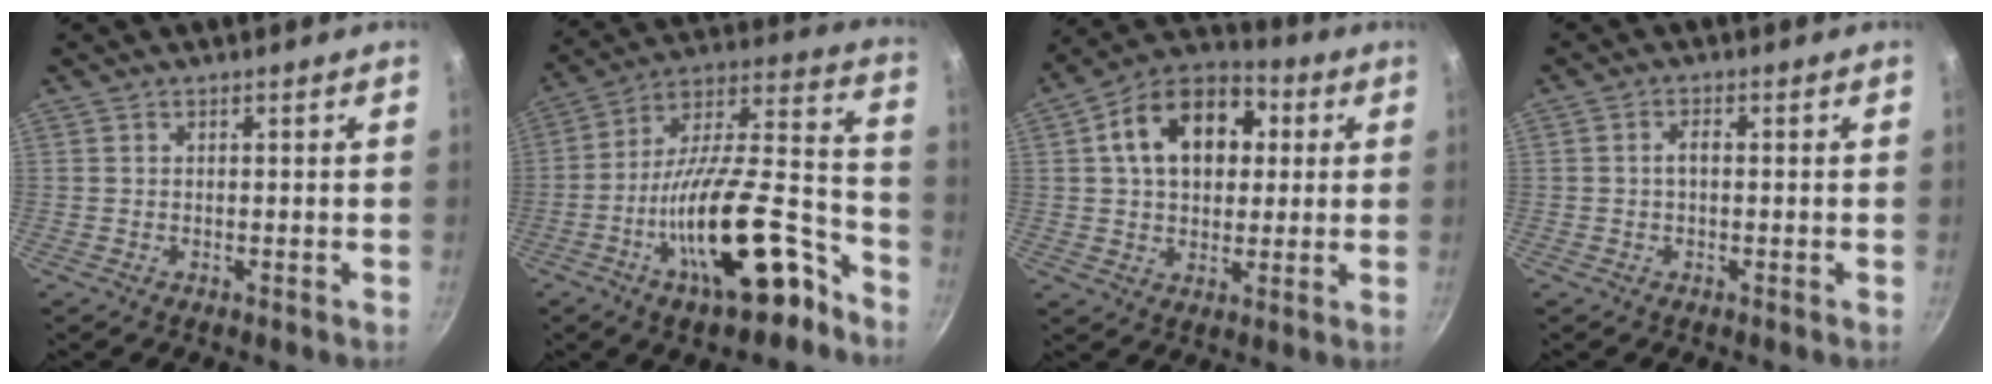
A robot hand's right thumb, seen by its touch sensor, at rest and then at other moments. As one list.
[{"total": 24.7, "force": [-12.0, 9.3, 19.5], "torque": [-0.269, 0.081, -0.199]}, {"total": 16.8, "force": [3.8, 11.7, 11.5], "torque": [-0.154, 0.023, 0.043]}, {"total": 1.9, "force": [-0.1, 1.0, 1.6], "torque": [-0.029, 0.010, -0.003]}]